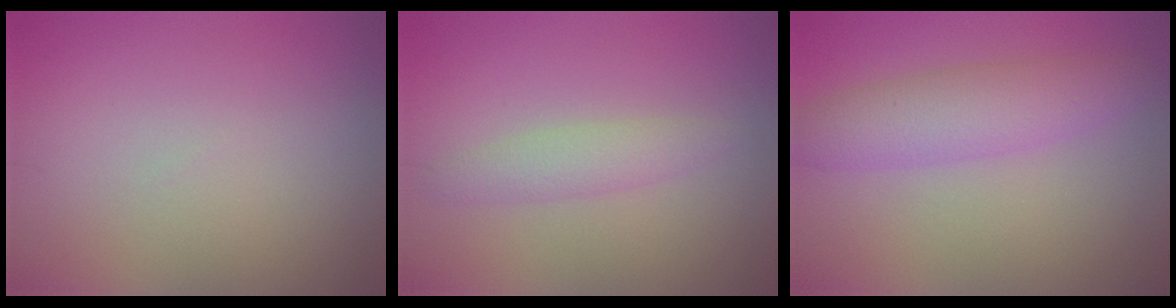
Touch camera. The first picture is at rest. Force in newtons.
{"total": 2.0, "press": 2.0, "slide": 0.0}
{"total": 4.2, "press": 4.2, "slide": 0.1}